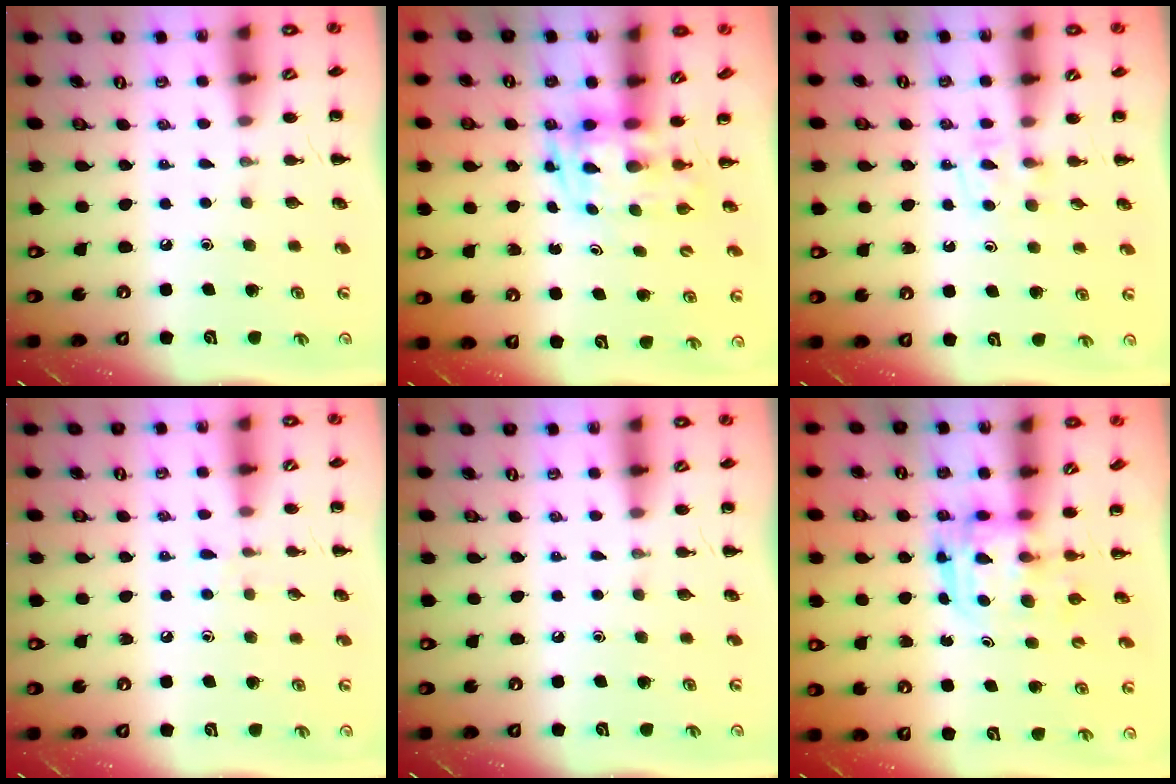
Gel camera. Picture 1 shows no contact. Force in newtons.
{"total": 3.8, "press": 3.7, "slide": 0.8}
{"total": 3.9, "press": 3.5, "slide": 1.6}
{"total": 5.4, "press": 4.9, "slide": 2.4}
{"total": 0.0}
{"total": 3.0, "press": 3.0, "slide": 0.3}